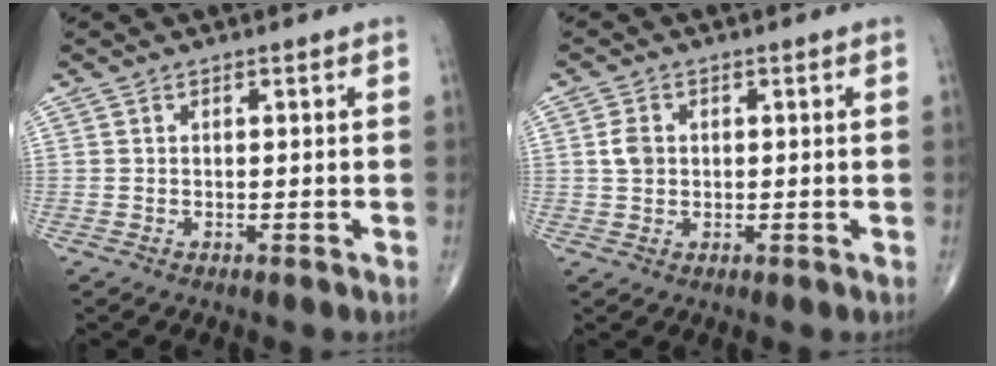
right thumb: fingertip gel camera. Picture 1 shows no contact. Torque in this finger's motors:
{"motor_torque": [-0.28, 0.25, 0.39, 0.14, 0.09]}